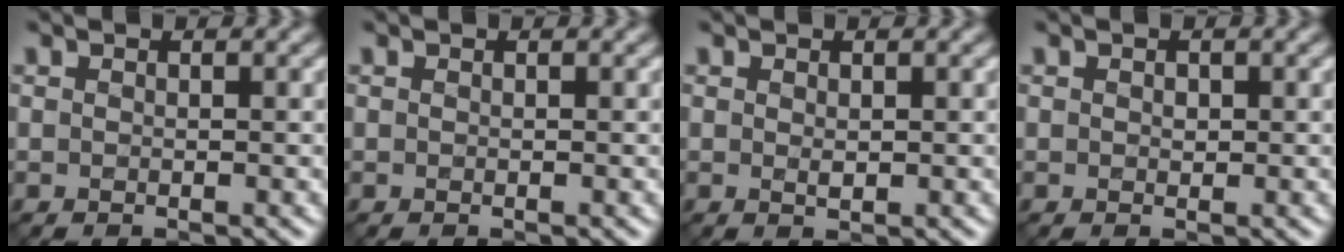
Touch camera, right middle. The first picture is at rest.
{"total": 0.0}
{"total": 0.7, "force": [0.2, 0.3, 0.6], "torque": [-0.010, 0.001, 0.005]}
{"total": 0.5, "force": [0.2, 0.4, 0.3], "torque": [-0.003, 0.004, 0.003]}